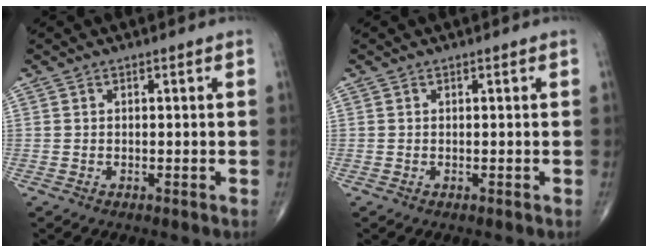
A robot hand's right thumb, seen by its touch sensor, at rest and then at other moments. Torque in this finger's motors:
{"motor_torque": [0.05, -0.15, 0.19, 0.13, 0.00]}